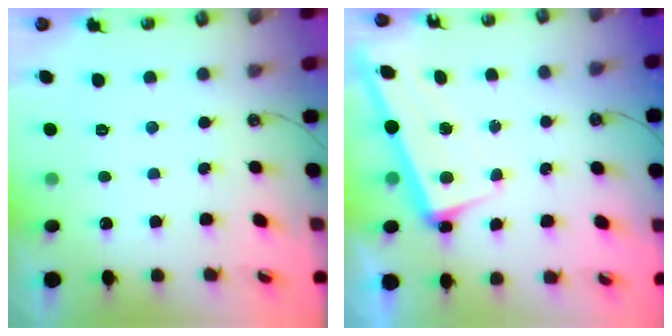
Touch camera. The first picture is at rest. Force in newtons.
{"total": 2.3, "press": 2.2, "slide": 0.8}